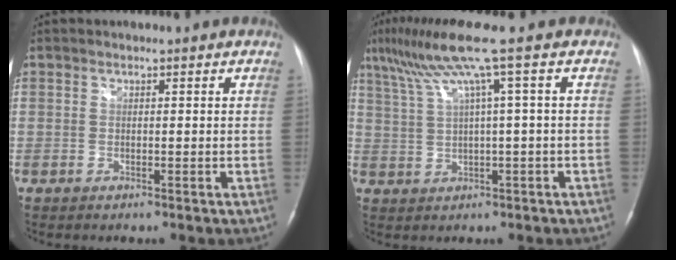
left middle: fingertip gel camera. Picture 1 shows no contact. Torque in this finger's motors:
{"motor_torque": [0.01, -0.11, 0.23, 0.16]}